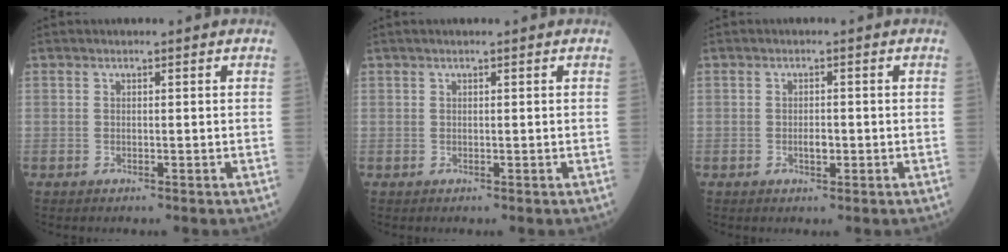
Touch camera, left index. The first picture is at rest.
{"total": 1.3, "force": [0.9, -0.1, 0.9], "torque": [-0.013, 0.012, 0.016]}
{"total": 1.5, "force": [-0.5, 0.7, 1.3], "torque": [-0.022, -0.002, -0.008]}